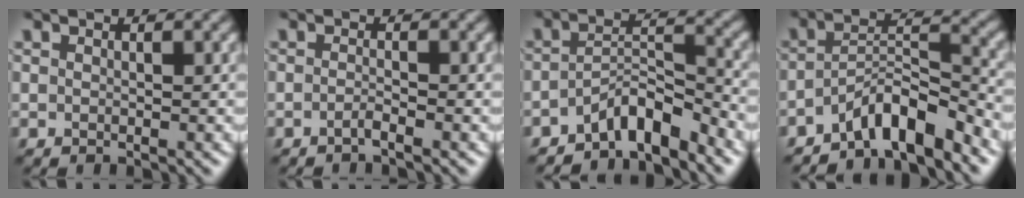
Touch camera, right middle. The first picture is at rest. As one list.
[{"total": 1.1, "force": [-0.7, 0.2, 0.8], "torque": [-0.014, 0.002, -0.017]}, {"total": 4.8, "force": [-3.6, 1.5, 2.8], "torque": [-0.039, 0.009, -0.068]}, {"total": 6.0, "force": [-4.5, 1.6, 3.6], "torque": [-0.051, 0.010, -0.083]}]